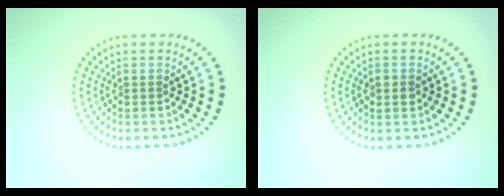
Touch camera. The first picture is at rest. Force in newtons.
{"total": 1.7, "press": 1.6, "slide": 0.2}